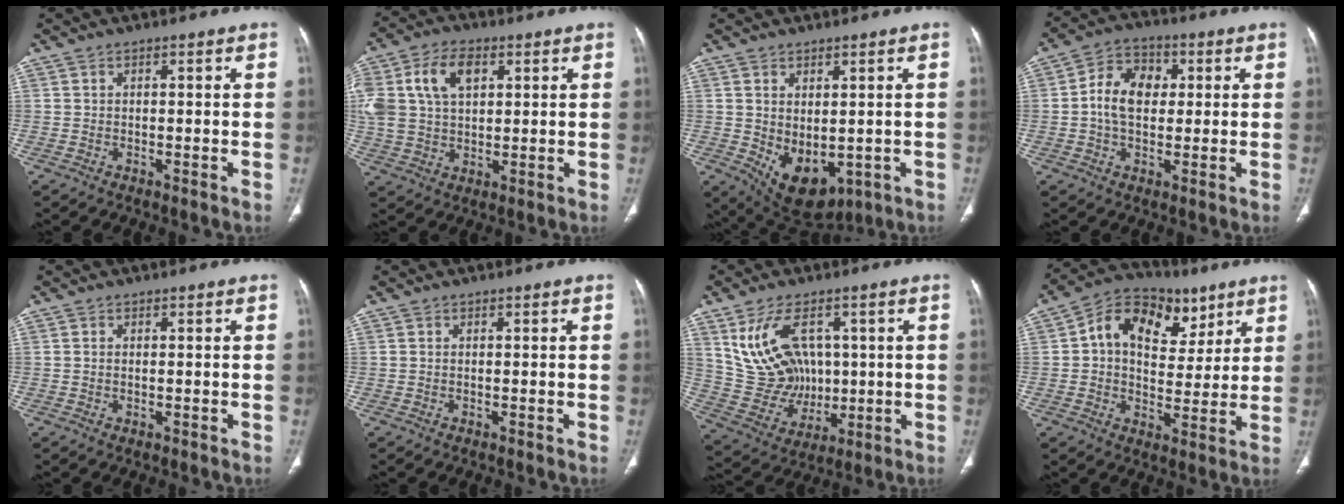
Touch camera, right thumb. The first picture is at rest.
{"total": 13.7, "force": [4.3, 8.9, 9.4], "torque": [-0.197, 0.004, 0.083]}
{"total": 10.1, "force": [-1.5, 6.1, 8.0], "torque": [-0.109, -0.008, 0.007]}
{"total": 9.1, "force": [0.7, 6.6, 6.2], "torque": [-0.095, 0.019, 0.005]}
{"total": 0.7, "force": [-0.1, 0.4, 0.6], "torque": [-0.020, -0.005, -0.001]}
{"total": 0.0}
{"total": 13.8, "force": [4.3, 9.5, 9.0], "torque": [-0.141, -0.013, 0.103]}
{"total": 15.4, "force": [6.2, 10.9, 9.0], "torque": [-0.099, 0.003, 0.098]}